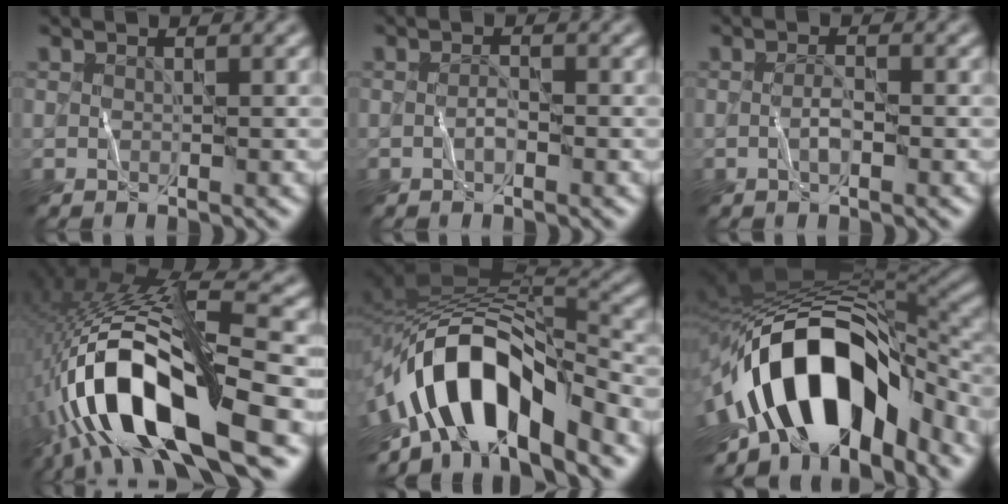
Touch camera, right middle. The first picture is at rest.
{"total": 0.8, "force": [-0.4, 0.2, 0.6], "torque": [-0.013, 0.001, -0.009]}
{"total": 1.2, "force": [-0.4, 0.2, 1.1], "torque": [-0.022, 0.002, -0.012]}
{"total": 14.9, "force": [-5.2, 4.3, 13.3], "torque": [-0.263, 0.012, -0.086]}
{"total": 11.5, "force": [-5.5, 5.2, 8.7], "torque": [-0.136, 0.012, -0.100]}
{"total": 14.7, "force": [-5.2, 7.8, 11.3], "torque": [-0.178, 0.012, -0.094]}